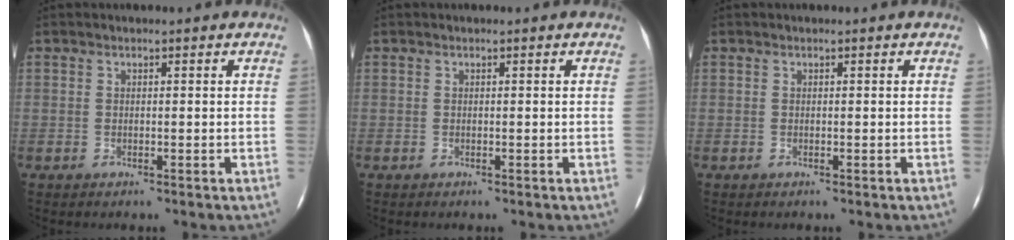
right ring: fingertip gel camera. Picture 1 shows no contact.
{"total": 0.0}
{"total": 0.0}